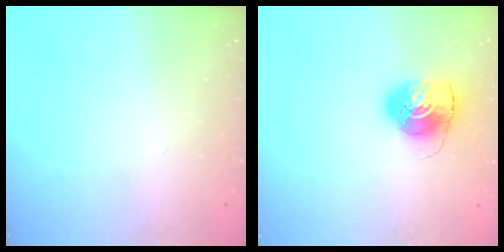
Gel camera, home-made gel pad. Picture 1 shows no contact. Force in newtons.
{"total": 8.5, "press": 8.5, "slide": 0.1}